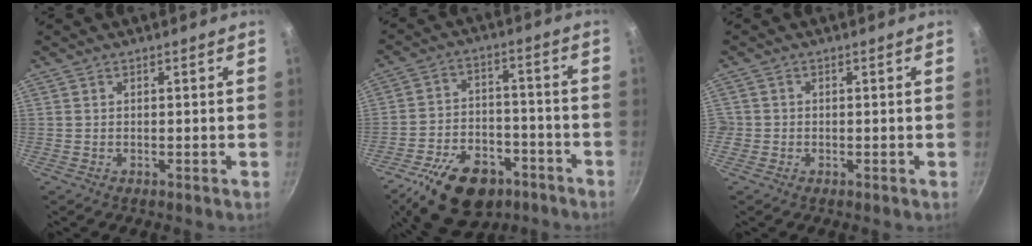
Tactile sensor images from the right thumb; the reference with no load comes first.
{"total": 18.0, "force": [-11.1, 10.1, 9.9], "torque": [-0.151, 0.057, -0.178]}
{"total": 1.4, "force": [-0.4, 1.3, 0.2], "torque": [-0.001, 0.004, -0.007]}